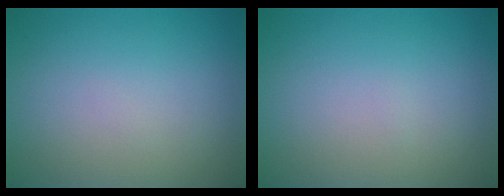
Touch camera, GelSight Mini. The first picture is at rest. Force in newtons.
{"total": 0.0}